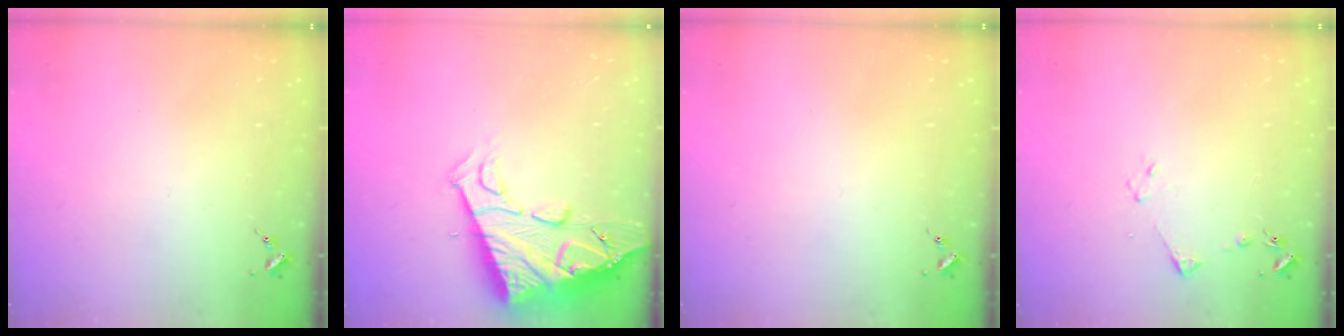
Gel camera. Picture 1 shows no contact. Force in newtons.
{"total": 15.0, "press": 14.9, "slide": 1.4}
{"total": 0.0}
{"total": 4.5, "press": 4.5, "slide": 0.6}